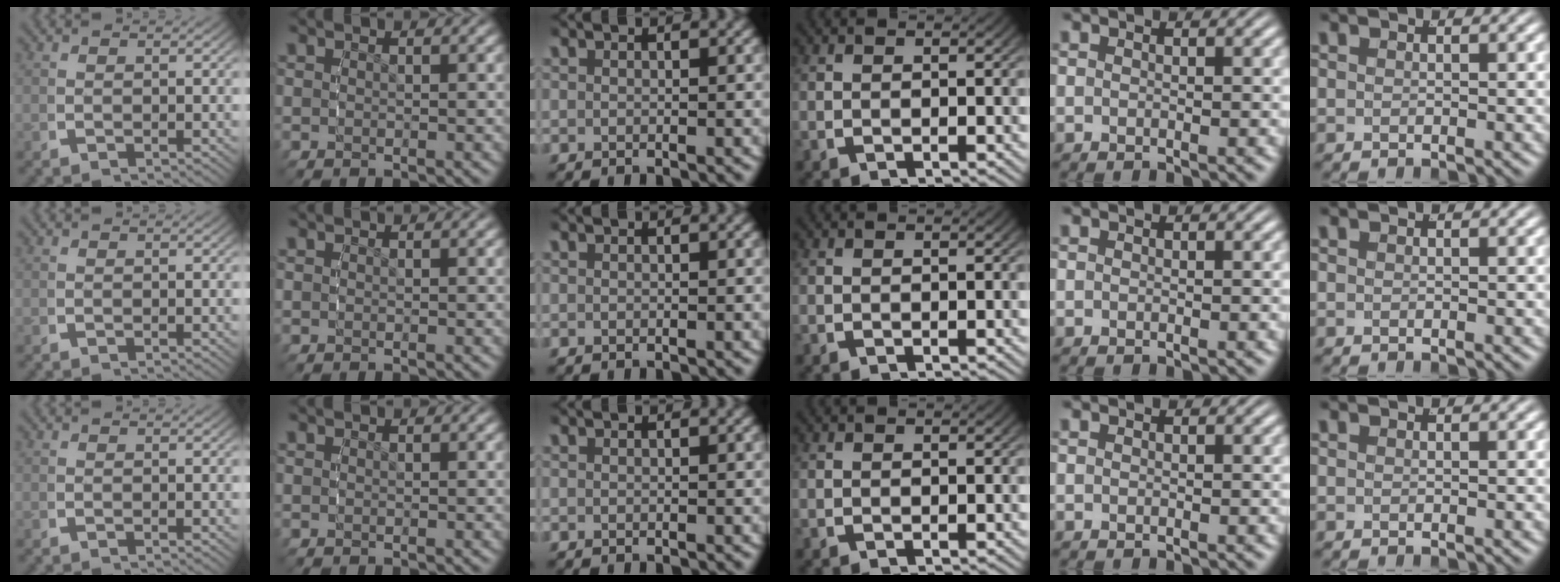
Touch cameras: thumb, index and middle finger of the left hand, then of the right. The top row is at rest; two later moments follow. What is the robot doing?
{"motion": "reach", "object": "button"}